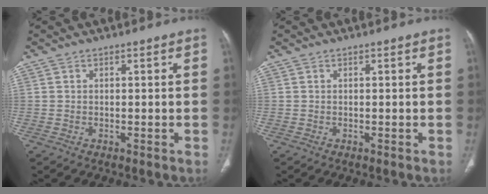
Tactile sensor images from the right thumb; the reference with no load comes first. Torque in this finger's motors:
{"motor_torque": [0.02, 0.02, -0.04, -0.04, 0.02]}